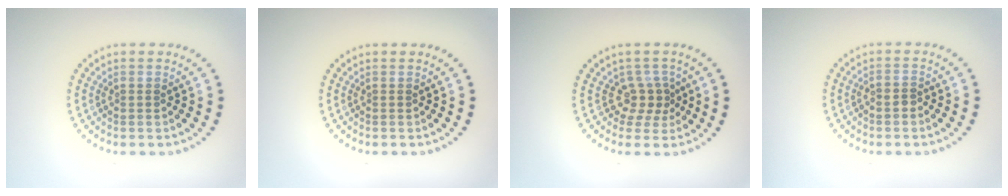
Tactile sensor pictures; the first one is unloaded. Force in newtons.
{"total": 0.0}
{"total": 2.4, "press": 1.6, "slide": 1.8}
{"total": 0.9, "press": 0.7, "slide": 0.6}